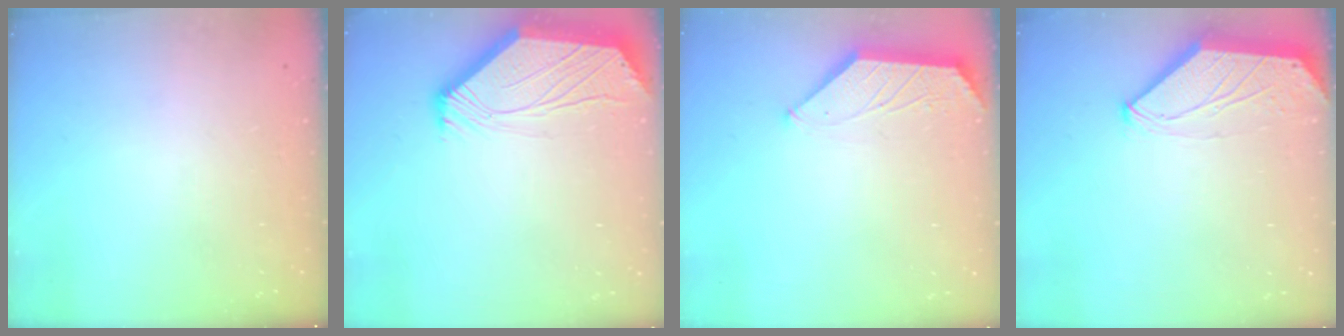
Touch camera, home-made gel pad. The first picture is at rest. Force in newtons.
{"total": 2.6, "press": 2.6, "slide": 0.5}
{"total": 1.9, "press": 1.9, "slide": 0.5}
{"total": 0.0}